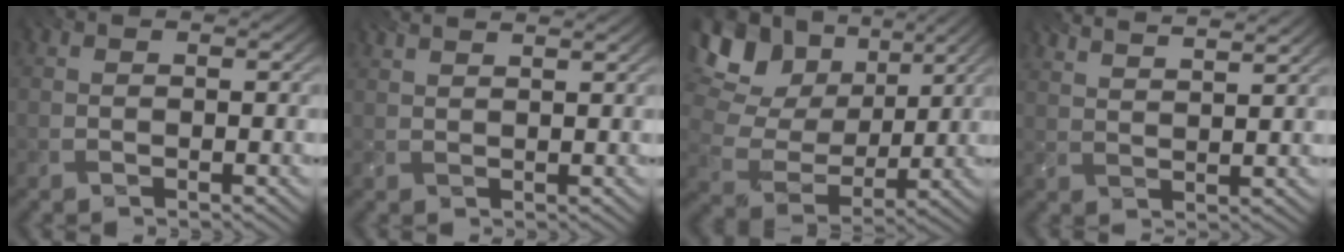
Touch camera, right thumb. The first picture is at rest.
{"total": 3.3, "force": [2.8, 0.5, 1.7], "torque": [-0.023, 0.003, 0.030]}
{"total": 13.7, "force": [5.4, 9.6, 8.2], "torque": [-0.198, 0.026, 0.085]}
{"total": 7.4, "force": [6.2, 1.4, 3.9], "torque": [-0.062, 0.002, 0.082]}